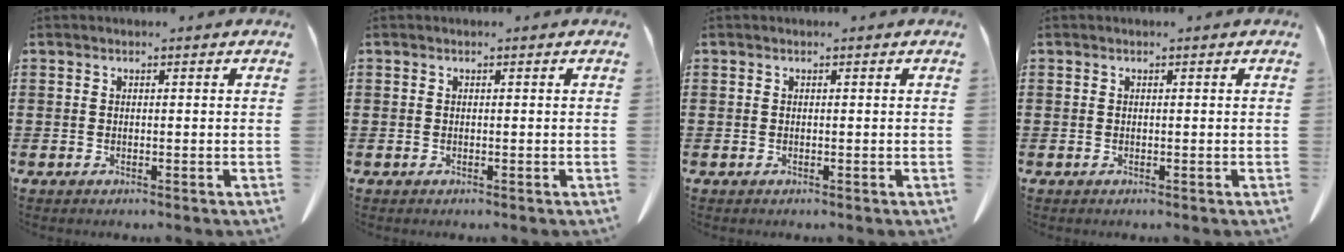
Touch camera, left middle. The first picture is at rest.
{"total": 0.0}
{"total": 0.0}
{"total": 0.0}